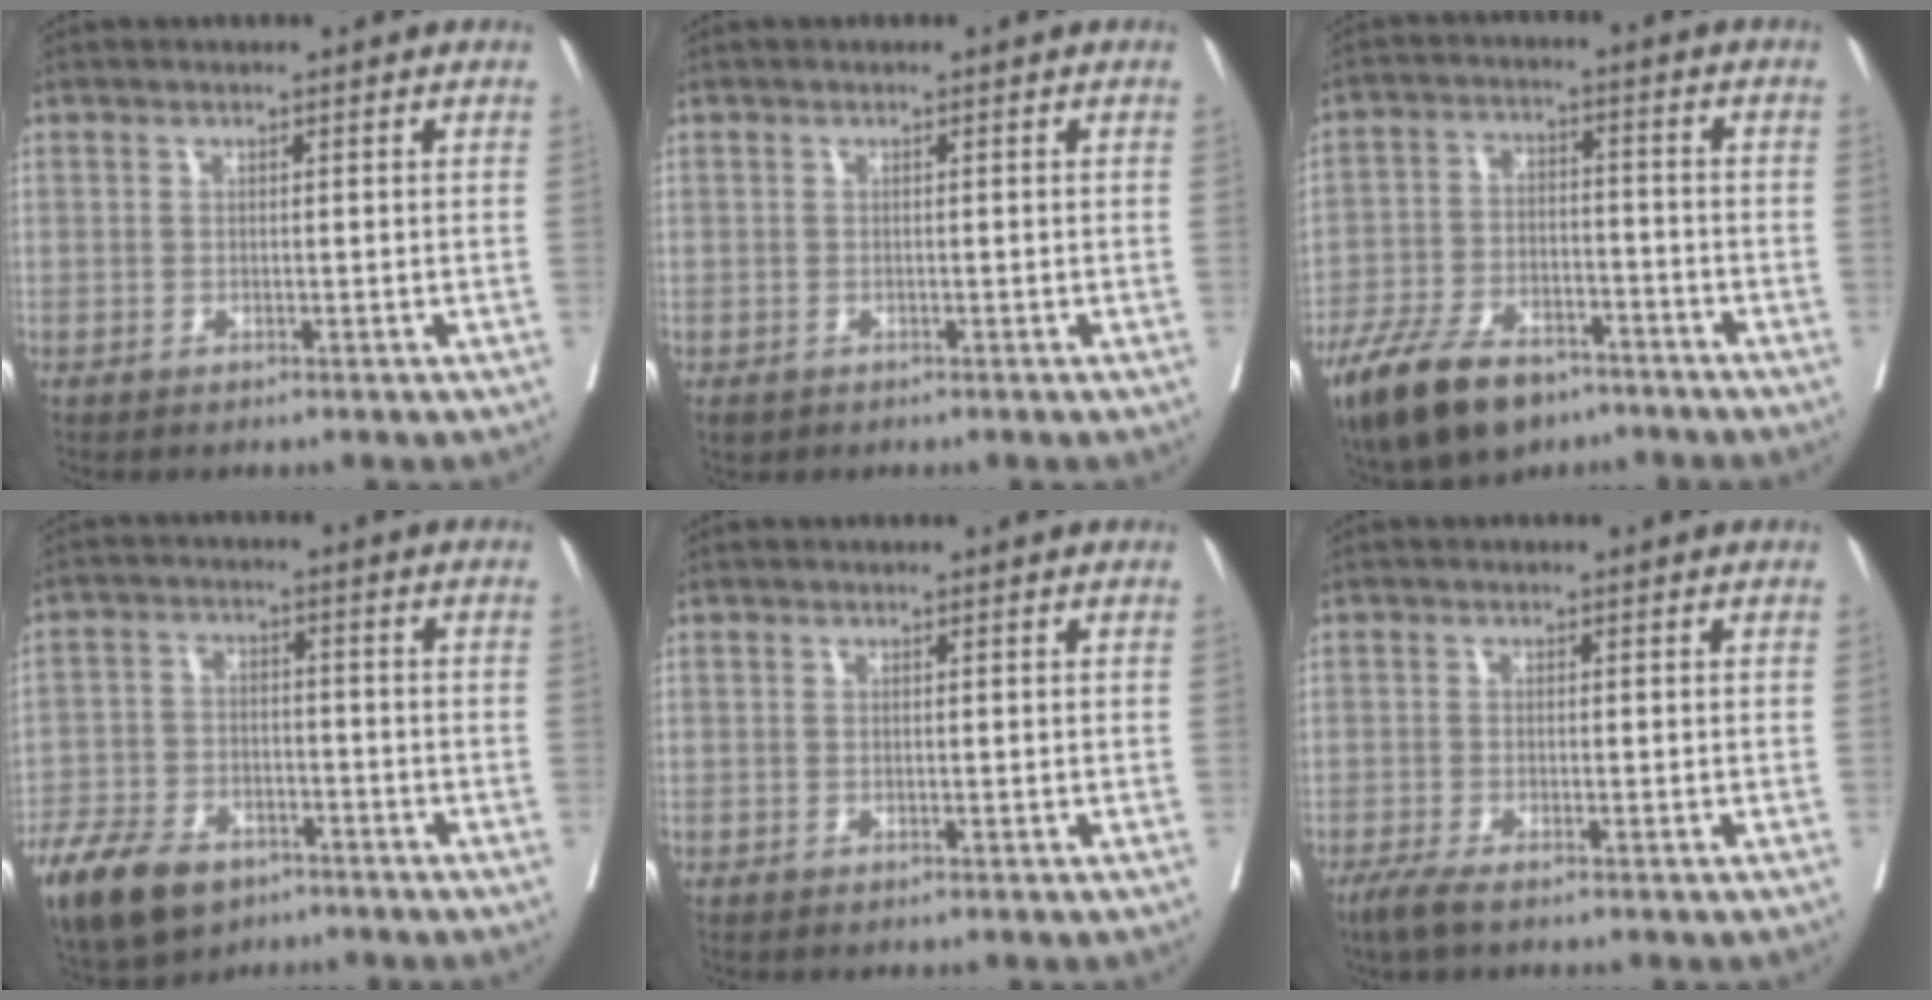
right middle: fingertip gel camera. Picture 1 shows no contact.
{"total": 1.2, "force": [-0.8, 0.8, 0.4], "torque": [-0.011, -0.002, -0.009]}
{"total": 13.5, "force": [-9.7, 5.8, 7.3], "torque": [-0.142, -0.013, -0.170]}
{"total": 13.8, "force": [-9.0, 7.5, 7.2], "torque": [-0.164, -0.012, -0.154]}
{"total": 0.0}
{"total": 2.6, "force": [-1.9, 0.3, 1.8], "torque": [-0.039, -0.009, -0.039]}